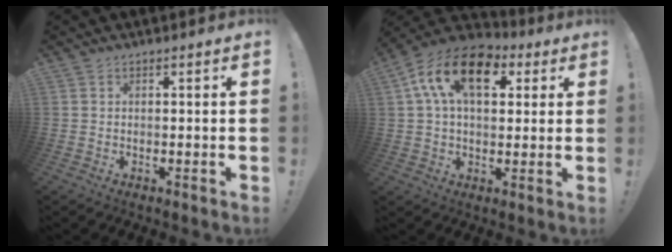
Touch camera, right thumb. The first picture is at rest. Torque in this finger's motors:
{"motor_torque": [-0.42, 1.61, 0.53, -0.22, 0.37]}